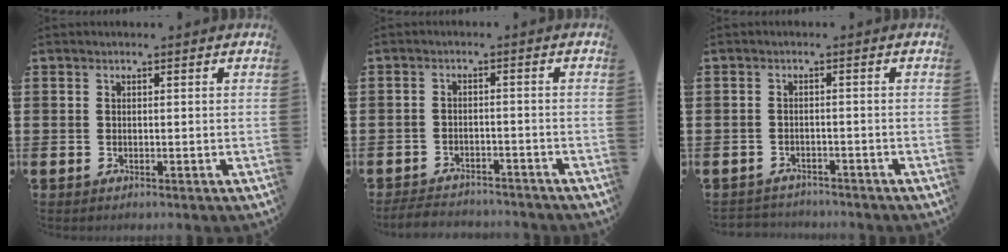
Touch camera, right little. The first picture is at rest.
{"total": 2.6, "force": [-2.6, 0.3, 0.0], "torque": [-0.005, 0.003, -0.057]}
{"total": 1.5, "force": [-1.5, 0.2, -0.2], "torque": [-0.001, 0.003, -0.034]}